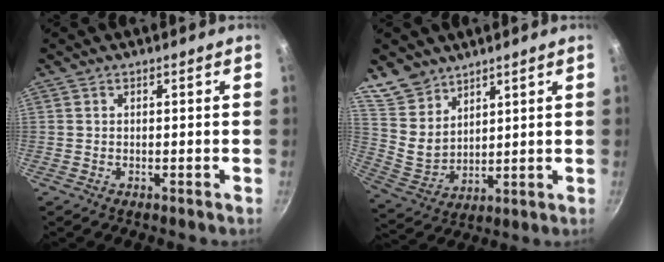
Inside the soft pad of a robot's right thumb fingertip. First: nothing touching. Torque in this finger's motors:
{"motor_torque": [-1.37, 0.94, -0.58, 0.18, 0.08]}